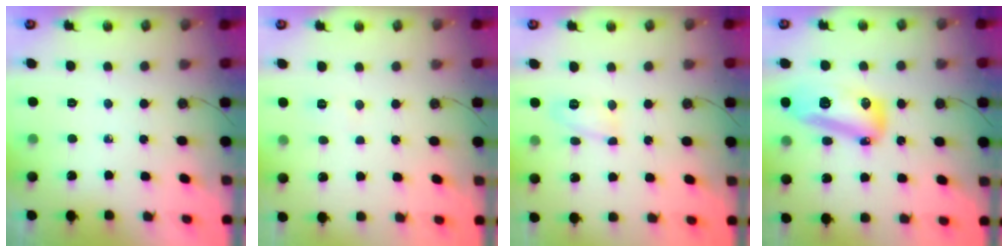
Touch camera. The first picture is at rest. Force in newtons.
{"total": 4.4, "press": 4.3, "slide": 1.1}
{"total": 6.6, "press": 6.6, "slide": 0.5}
{"total": 14.6, "press": 14.5, "slide": 1.4}